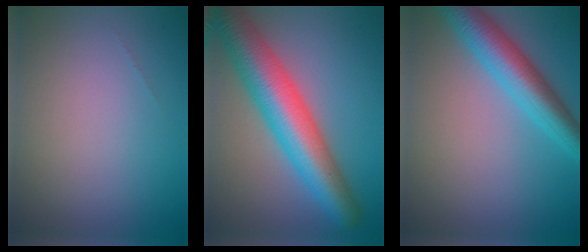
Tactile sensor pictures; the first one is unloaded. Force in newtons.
{"total": 9.7, "press": 9.7, "slide": 0.3}
{"total": 6.0, "press": 6.0, "slide": 0.1}